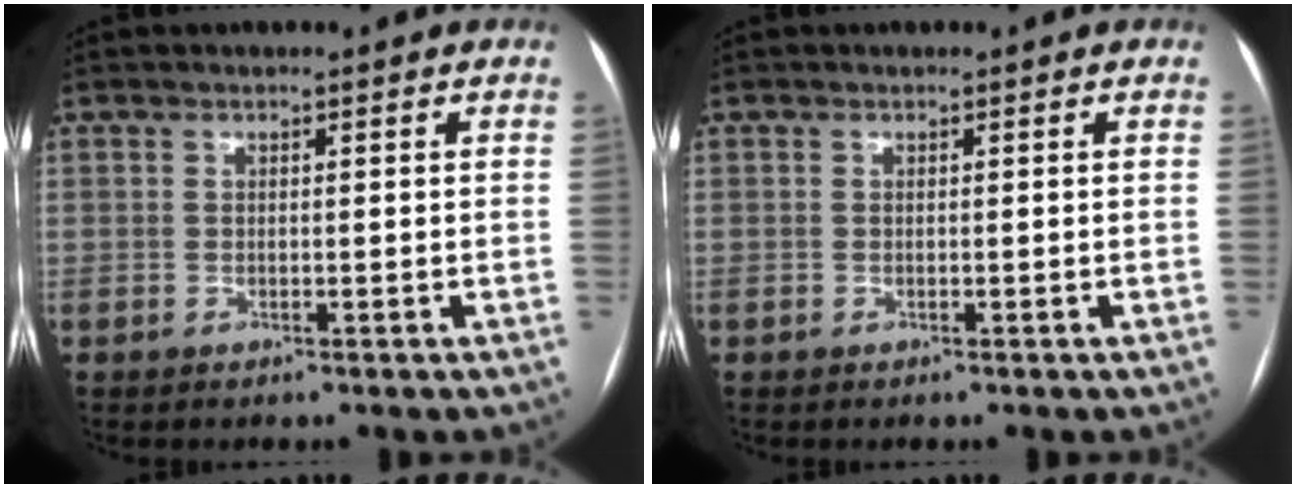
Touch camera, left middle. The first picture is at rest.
{"total": 0.0}